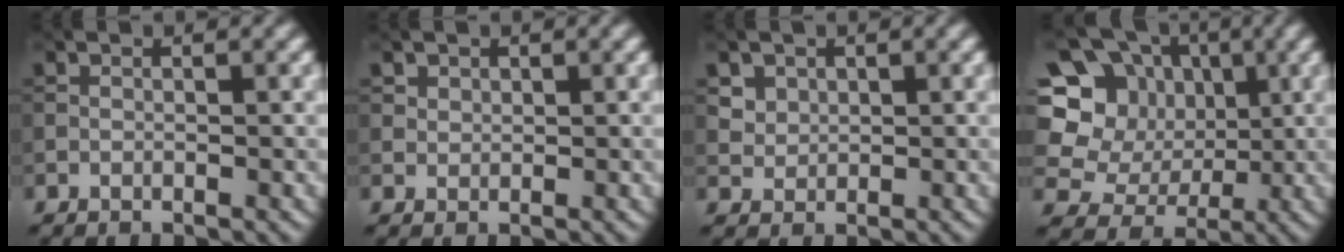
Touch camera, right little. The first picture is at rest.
{"total": 1.1, "force": [0.6, 0.8, 0.3], "torque": [-0.007, 0.001, 0.014]}
{"total": 2.0, "force": [0.8, 1.6, 0.8], "torque": [-0.017, -0.002, 0.016]}
{"total": 11.2, "force": [2.1, 10.4, 3.6], "torque": [-0.138, 0.035, 0.016]}